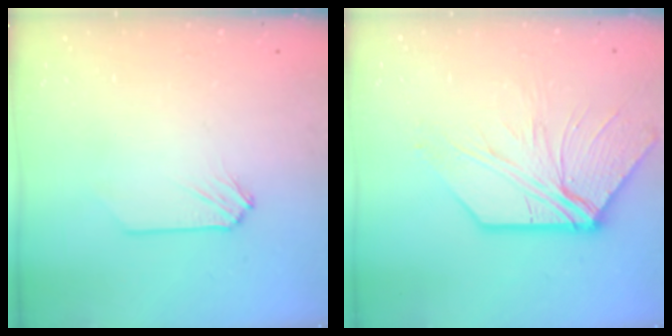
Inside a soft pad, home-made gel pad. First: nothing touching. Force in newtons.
{"total": 12.5, "press": 12.5, "slide": 1.1}